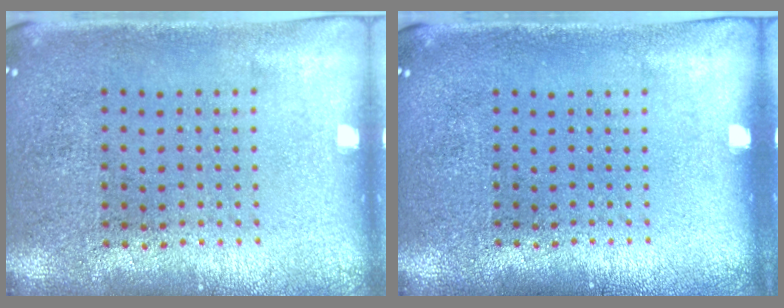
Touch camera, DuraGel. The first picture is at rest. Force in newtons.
{"total": 0.0}